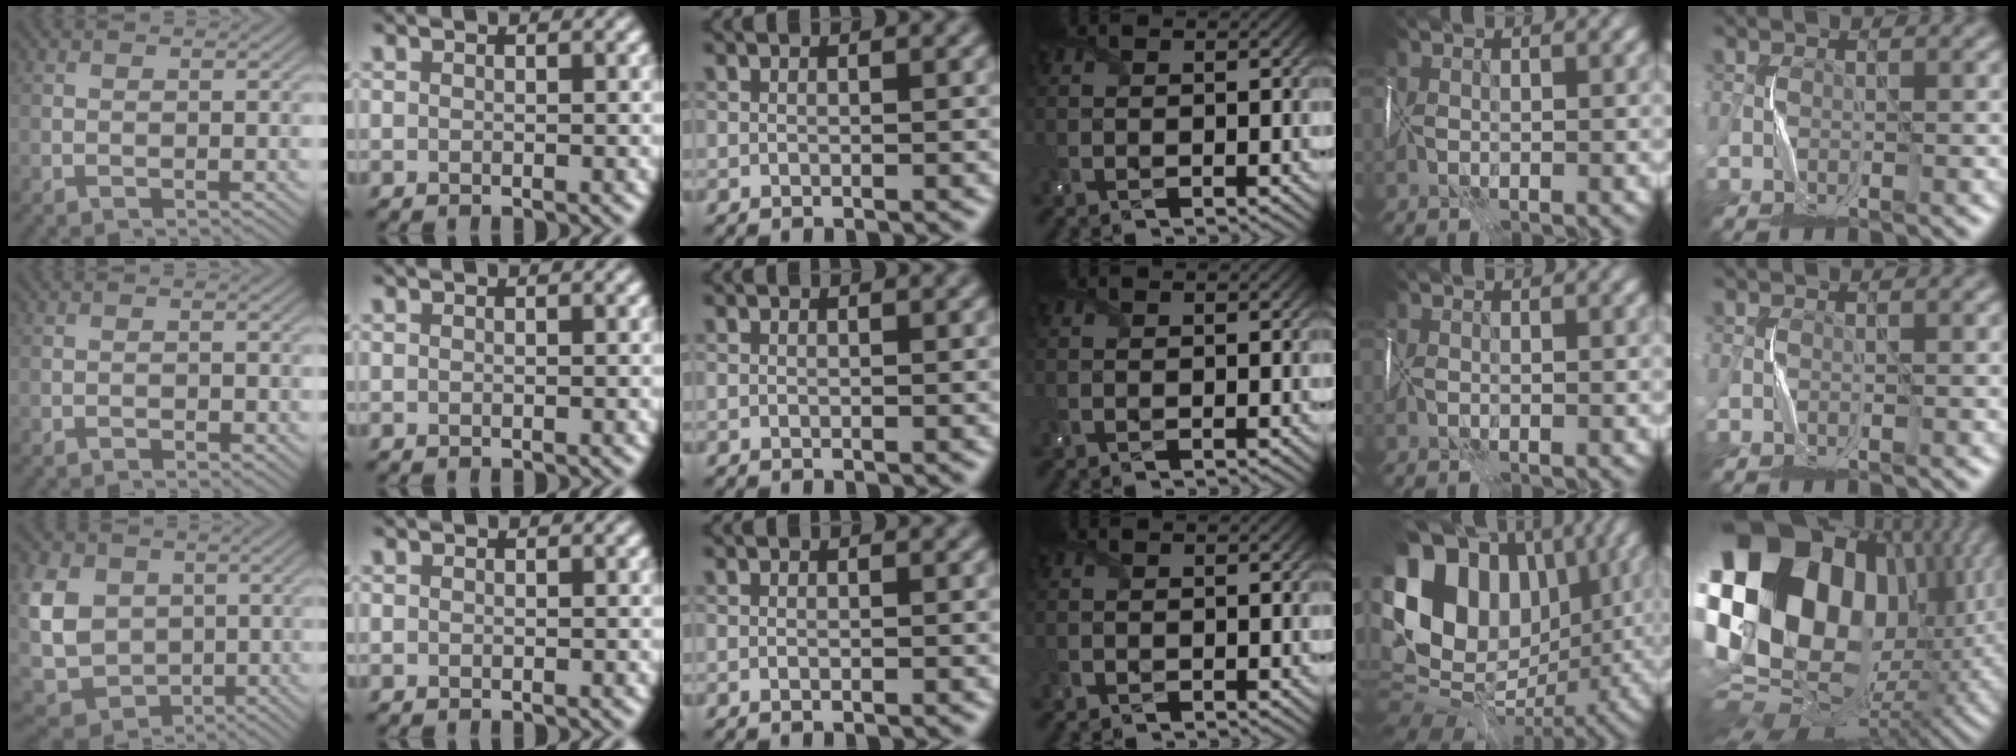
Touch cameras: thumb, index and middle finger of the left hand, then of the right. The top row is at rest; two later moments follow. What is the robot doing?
{"motion": "wrap", "object": "scarf"}